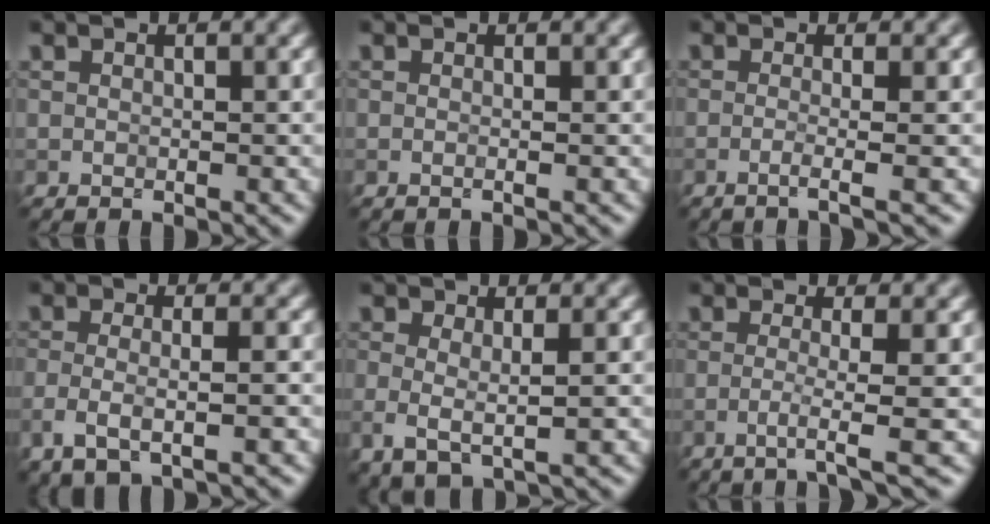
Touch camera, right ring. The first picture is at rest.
{"total": 0.7, "force": [0.0, 0.2, 0.6], "torque": [-0.010, -0.009, -0.007]}
{"total": 2.4, "force": [-0.7, 0.6, 2.2], "torque": [-0.025, -0.002, -0.026]}
{"total": 3.8, "force": [-1.5, 1.4, 3.2], "torque": [-0.066, -0.006, -0.031]}
{"total": 3.0, "force": [-0.1, 1.6, 2.6], "torque": [-0.054, -0.009, 0.000]}
{"total": 2.9, "force": [-1.0, 0.3, 2.7], "torque": [-0.043, 0.002, -0.034]}